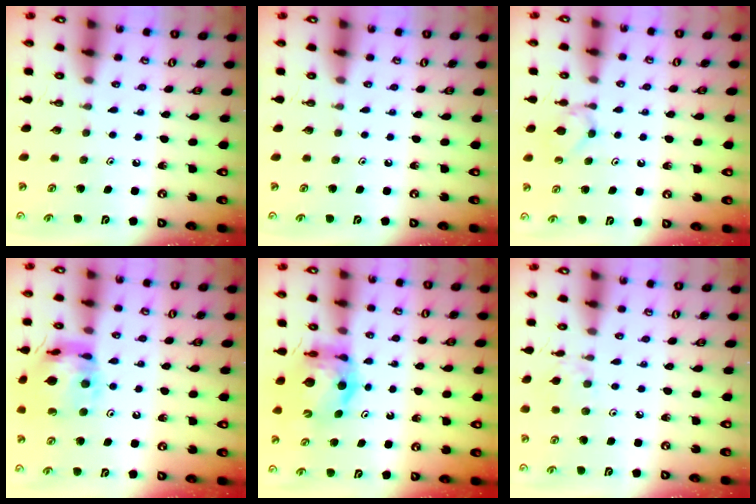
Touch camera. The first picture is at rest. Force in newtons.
{"total": 0.0}
{"total": 3.0, "press": 2.9, "slide": 0.7}
{"total": 14.7, "press": 14.6, "slide": 1.8}
{"total": 9.7, "press": 9.7, "slide": 1.2}
{"total": 1.9, "press": 1.8, "slide": 0.5}